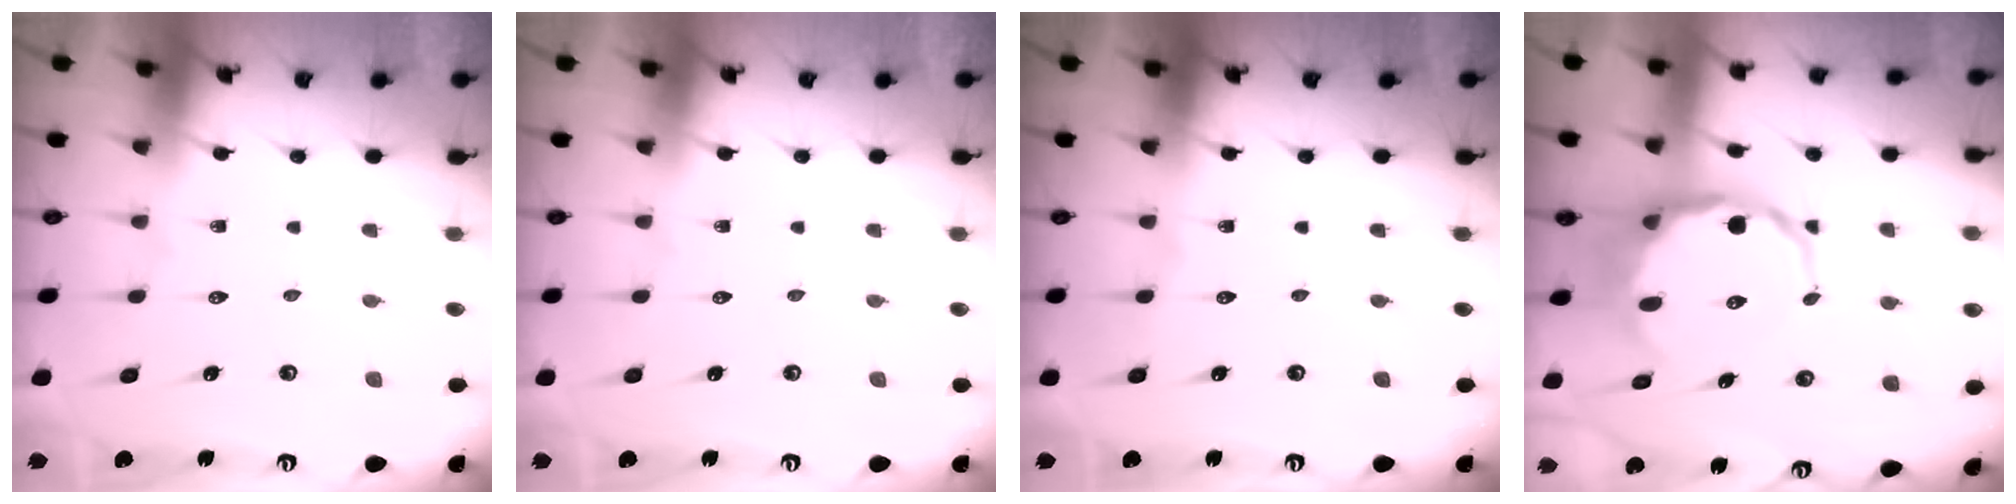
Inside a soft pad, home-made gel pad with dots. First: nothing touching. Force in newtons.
{"total": 0.0}
{"total": 0.0}
{"total": 9.6, "press": 9.2, "slide": 2.7}